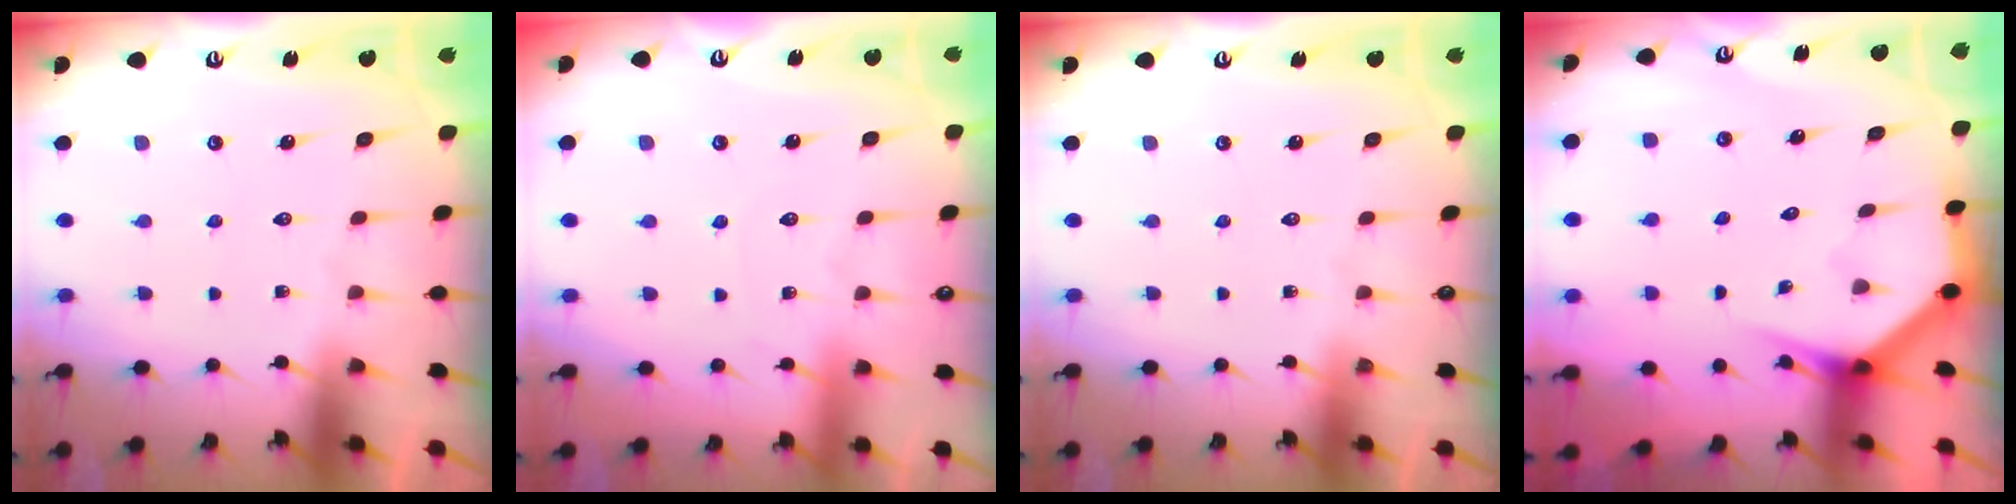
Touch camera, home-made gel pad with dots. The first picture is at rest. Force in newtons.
{"total": 2.7, "press": 2.7, "slide": 0.3}
{"total": 0.0}
{"total": 3.4, "press": 3.4, "slide": 0.2}